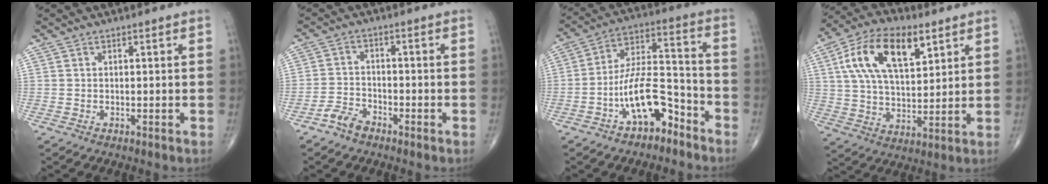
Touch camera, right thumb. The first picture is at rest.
{"total": 3.9, "force": [-3.0, 2.0, 1.5], "torque": [-0.025, 0.016, -0.061]}
{"total": 12.6, "force": [-6.8, 5.6, 9.0], "torque": [-0.157, 0.073, -0.119]}
{"total": 17.3, "force": [7.0, 8.8, 13.2], "torque": [-0.223, -0.005, 0.125]}